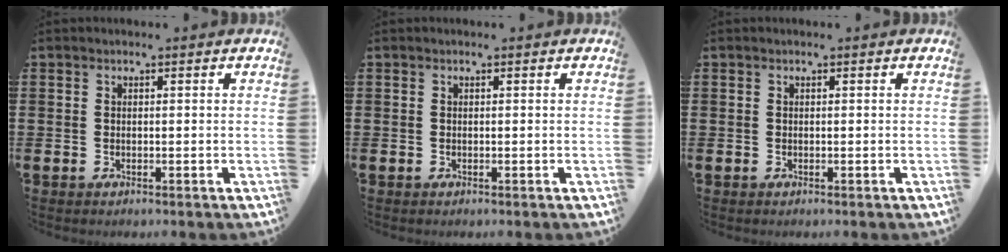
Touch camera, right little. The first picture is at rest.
{"total": 0.0}
{"total": 0.0}